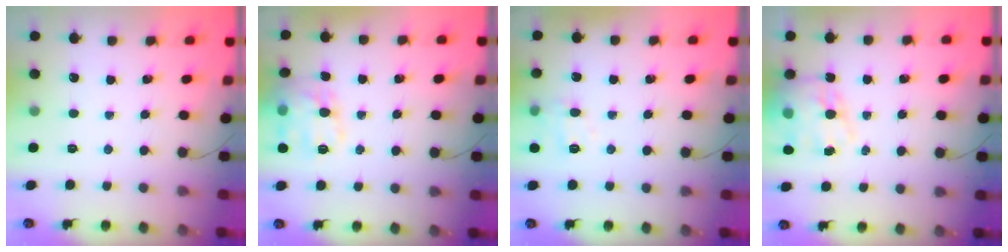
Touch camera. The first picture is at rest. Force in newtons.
{"total": 15.1, "press": 15.0, "slide": 1.2}
{"total": 8.3, "press": 8.2, "slide": 1.5}
{"total": 16.5, "press": 16.0, "slide": 4.3}